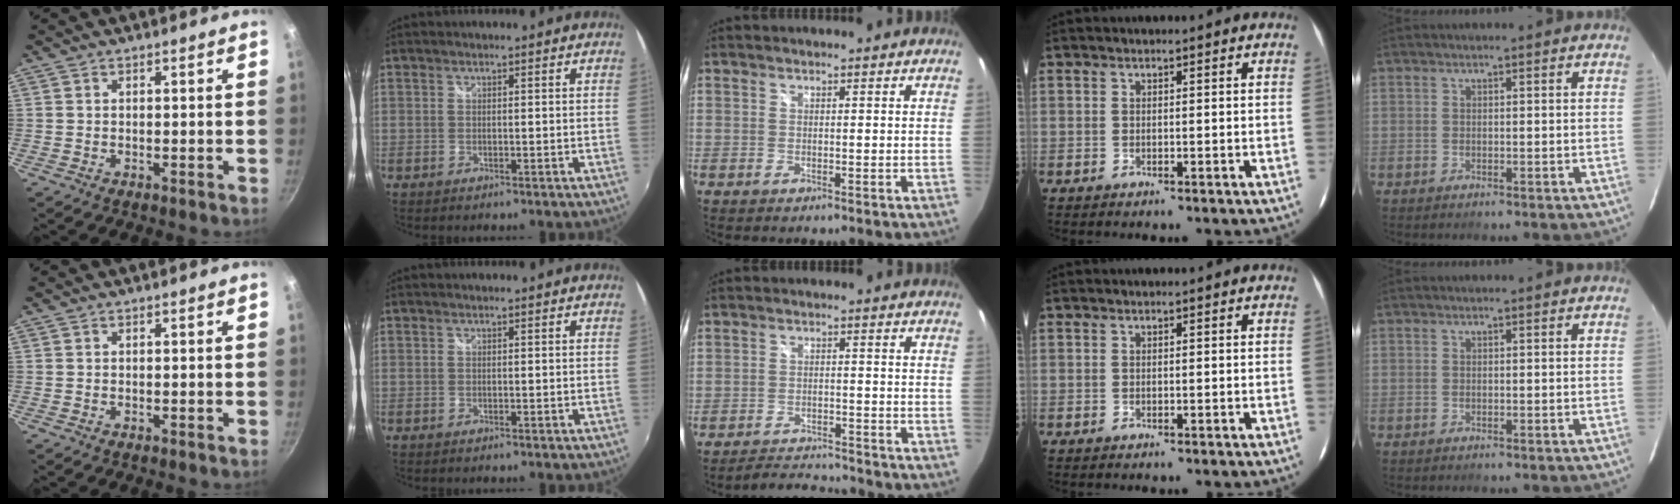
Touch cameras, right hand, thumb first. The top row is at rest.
{"middle": {"total": 5.8, "force": [-5.7, 0.6, 0.6], "torque": [-0.031, 0.010, -0.092]}}